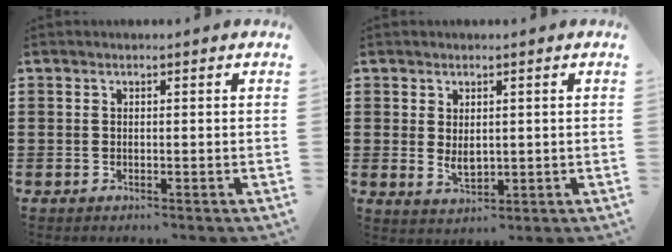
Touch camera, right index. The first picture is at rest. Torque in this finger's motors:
{"motor_torque": [0.74, 1.39, 0.09, 0.01]}